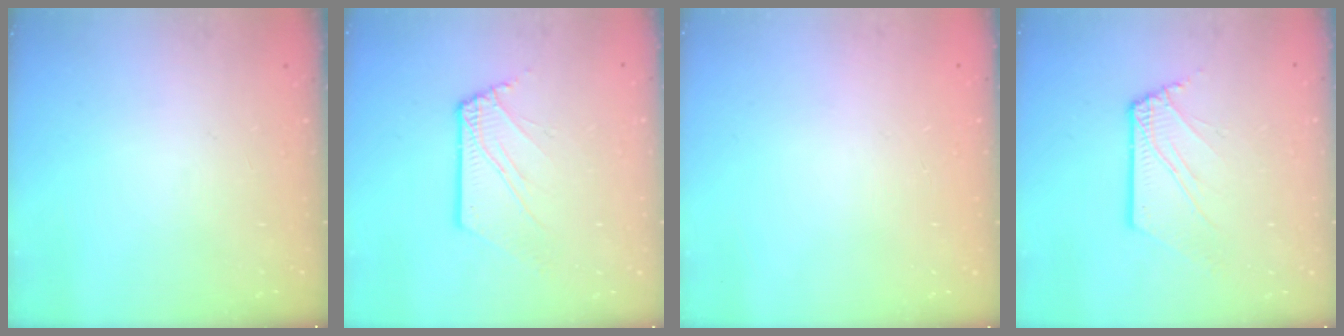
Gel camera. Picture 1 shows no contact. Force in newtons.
{"total": 5.0, "press": 4.9, "slide": 0.4}
{"total": 0.0}
{"total": 5.0, "press": 4.9, "slide": 0.4}